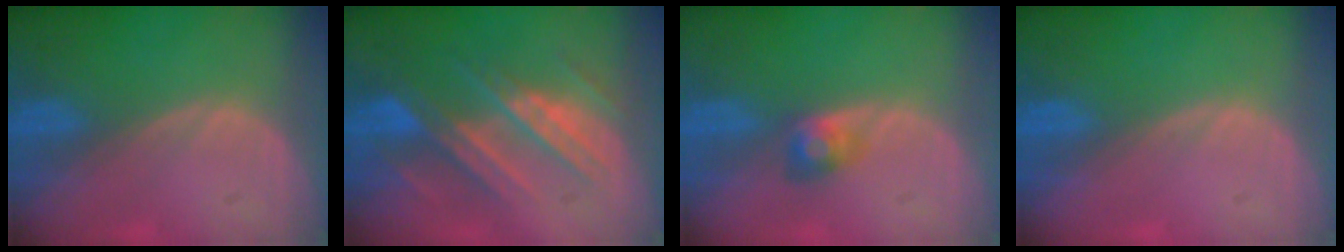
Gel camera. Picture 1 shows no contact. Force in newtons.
{"total": 8.6, "press": 8.1, "slide": 2.7}
{"total": 2.6, "press": 2.6, "slide": 0.1}
{"total": 0.0}